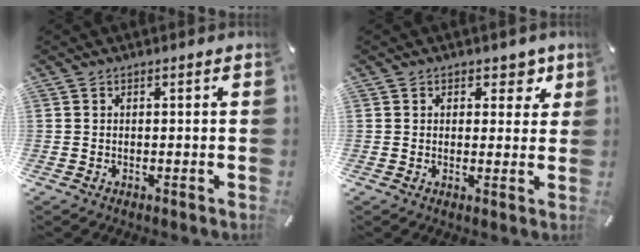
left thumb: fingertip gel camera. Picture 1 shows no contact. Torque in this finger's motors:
{"motor_torque": [0.20, -0.09, 0.06, -0.05, -0.02]}